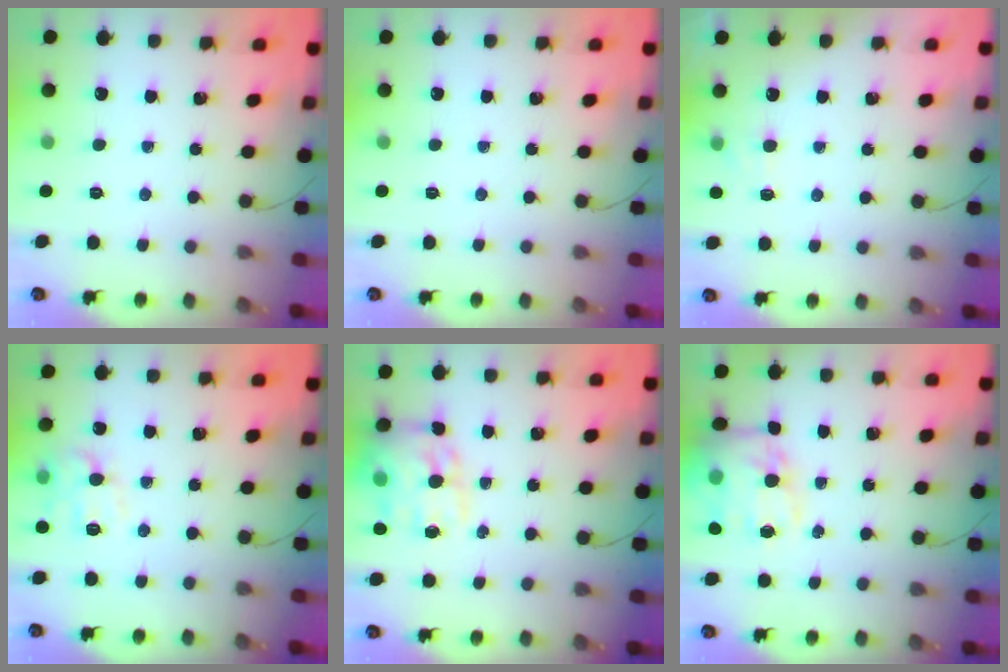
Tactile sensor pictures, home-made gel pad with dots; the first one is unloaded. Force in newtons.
{"total": 0.0}
{"total": 5.9, "press": 5.7, "slide": 1.6}
{"total": 11.2, "press": 11.2, "slide": 0.4}
{"total": 16.8, "press": 16.4, "slide": 3.7}
{"total": 15.5, "press": 15.2, "slide": 3.1}